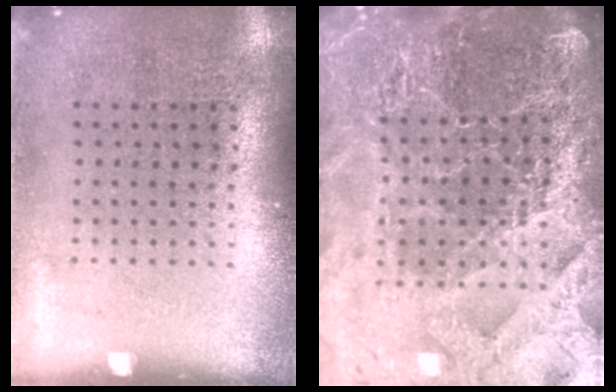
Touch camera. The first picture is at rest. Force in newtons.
{"total": 4.5, "press": 4.2, "slide": 1.5}